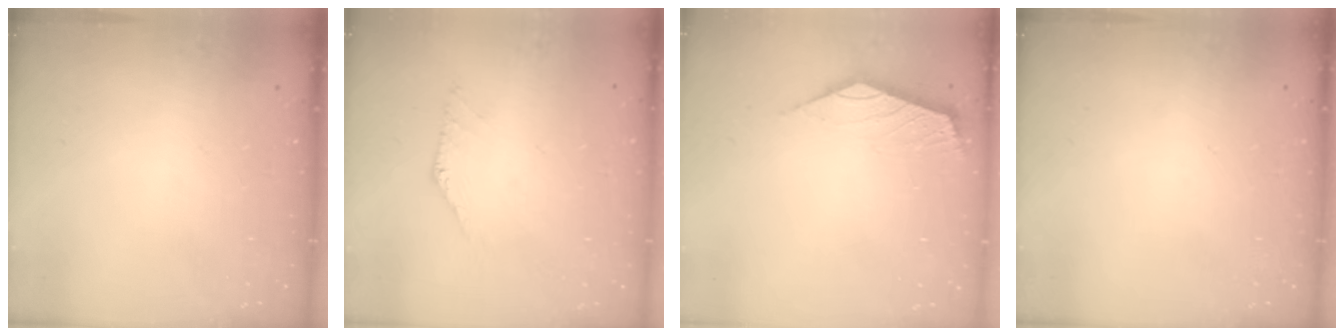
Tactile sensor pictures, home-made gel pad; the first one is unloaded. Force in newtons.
{"total": 1.2, "press": 1.2, "slide": 0.1}
{"total": 2.5, "press": 2.5, "slide": 0.6}
{"total": 0.0}